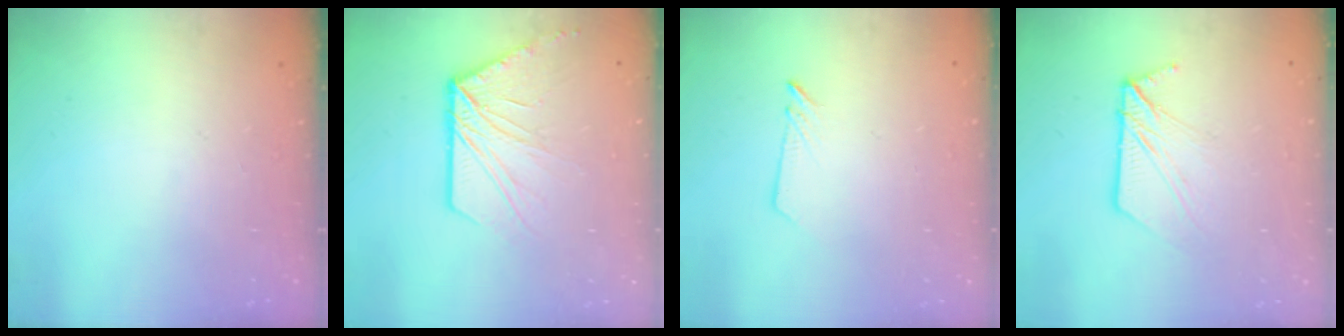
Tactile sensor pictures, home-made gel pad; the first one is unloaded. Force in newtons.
{"total": 11.7, "press": 11.7, "slide": 0.4}
{"total": 2.9, "press": 2.9, "slide": 0.3}
{"total": 10.5, "press": 10.4, "slide": 1.1}